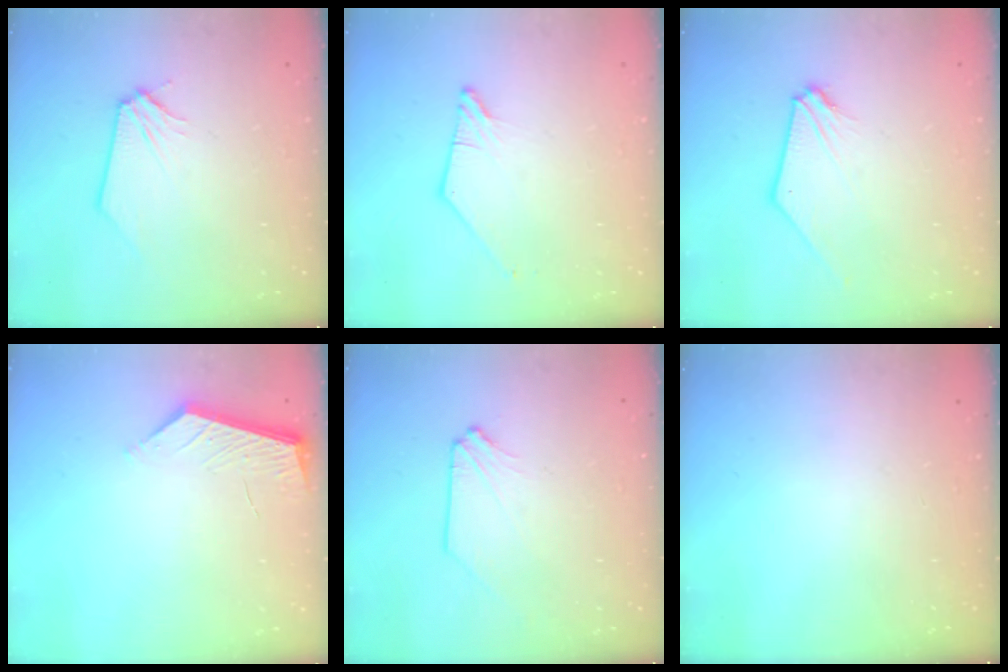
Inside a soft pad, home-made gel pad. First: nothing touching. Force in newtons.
{"total": 1.3, "press": 1.2, "slide": 0.3}
{"total": 1.8, "press": 1.8, "slide": 0.4}
{"total": 4.6, "press": 4.6, "slide": 0.5}
{"total": 0.0}
{"total": 0.0}